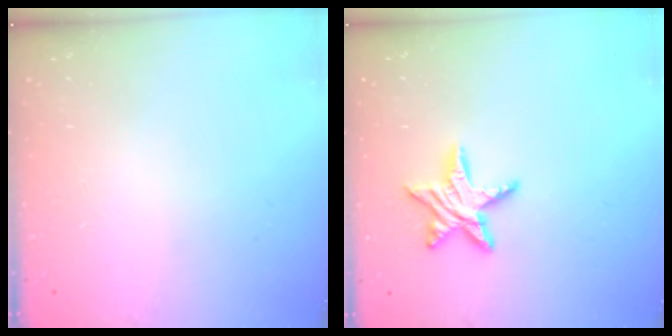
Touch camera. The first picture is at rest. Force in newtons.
{"total": 10.2, "press": 10.2, "slide": 0.5}